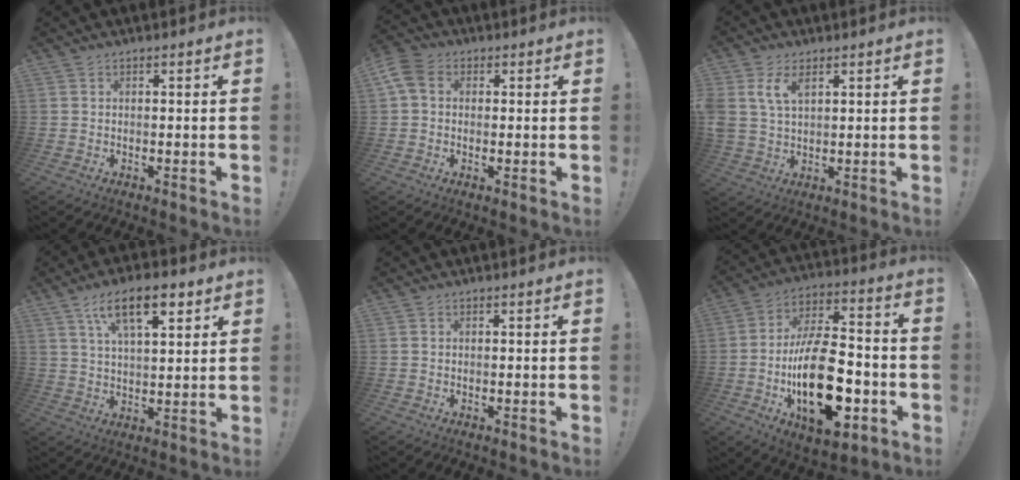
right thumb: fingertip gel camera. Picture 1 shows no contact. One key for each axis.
{"total": 6.9, "fx": 1.7, "fy": 5.0, "fz": 4.4, "tx": -0.093, "ty": 0.005, "tz": 0.037}
{"total": 7.0, "fx": 3.3, "fy": 3.9, "fz": 4.8, "tx": -0.106, "ty": -0.008, "tz": 0.060}
{"total": 12.9, "fx": 6.7, "fy": 4.9, "fz": 9.9, "tx": -0.160, "ty": -0.015, "tz": 0.112}
{"total": 0.0}
{"total": 26.6, "fx": -6.7, "fy": 14.0, "fz": 21.6, "tx": -0.385, "ty": 0.037, "tz": -0.096}